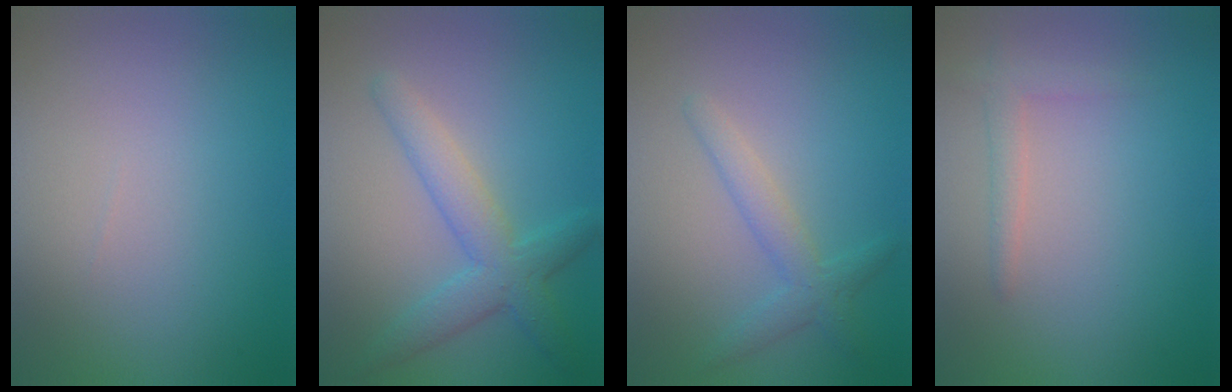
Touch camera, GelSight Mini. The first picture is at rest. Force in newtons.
{"total": 4.3, "press": 4.3, "slide": 0.2}
{"total": 2.6, "press": 2.6, "slide": 0.1}
{"total": 1.6, "press": 1.6, "slide": 0.1}